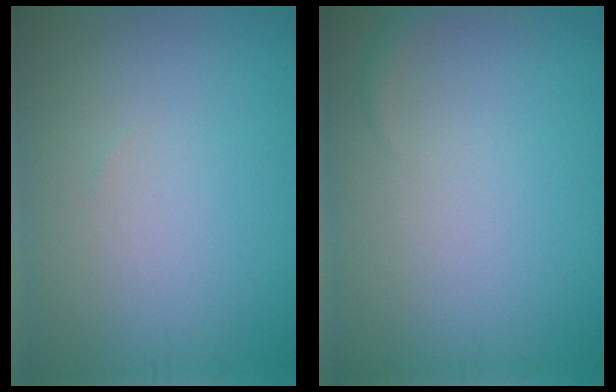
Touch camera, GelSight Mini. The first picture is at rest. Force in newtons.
{"total": 0.9, "press": 0.9, "slide": 0.1}